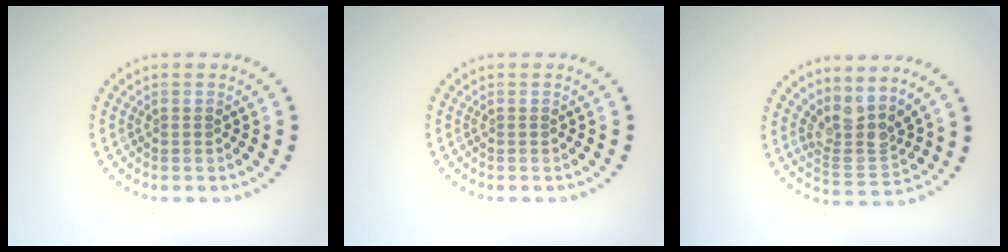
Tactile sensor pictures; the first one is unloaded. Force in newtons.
{"total": 0.0}
{"total": 3.6, "press": 2.8, "slide": 2.3}